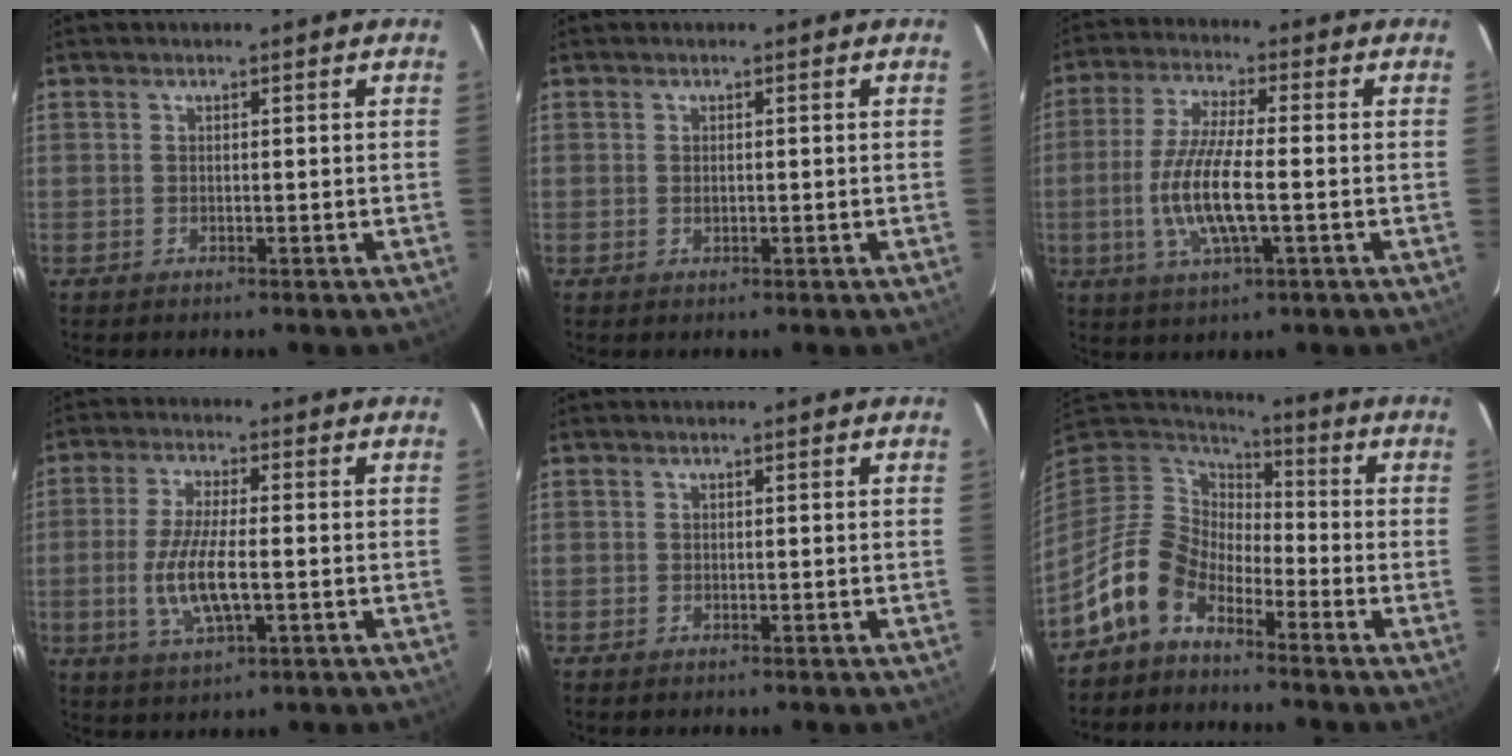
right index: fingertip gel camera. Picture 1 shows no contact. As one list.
[{"total": 0.8, "force": [0.0, 0.5, 0.6], "torque": [-0.011, -0.001, 0.001]}, {"total": 11.5, "force": [-2.2, 2.7, 11.0], "torque": [-0.225, -0.009, -0.045]}, {"total": 9.6, "force": [-1.8, 2.9, 9.0], "torque": [-0.185, -0.011, -0.034]}, {"total": 0.0}, {"total": 11.3, "force": [-7.6, 6.3, 5.5], "torque": [-0.119, 0.018, -0.155]}]